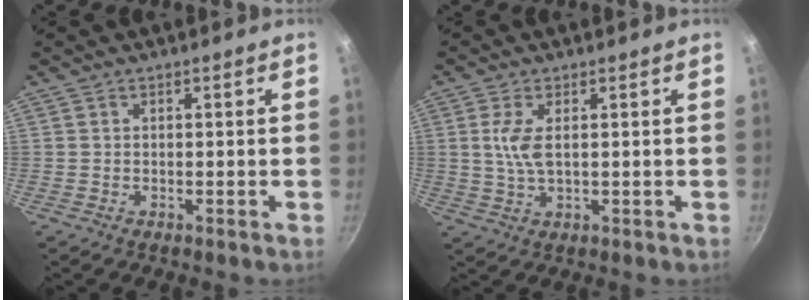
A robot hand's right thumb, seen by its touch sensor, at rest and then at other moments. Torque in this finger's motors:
{"motor_torque": [-0.52, 0.73, 0.01, 0.20, 0.20]}